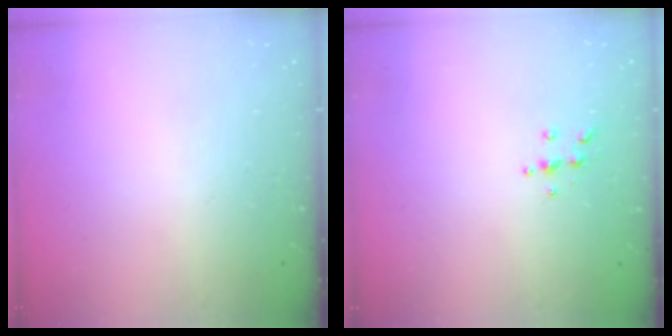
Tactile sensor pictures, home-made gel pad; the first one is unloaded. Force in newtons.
{"total": 4.4, "press": 4.4, "slide": 0.4}